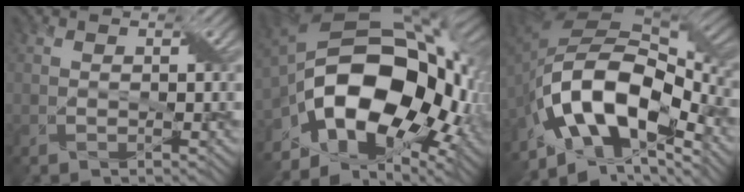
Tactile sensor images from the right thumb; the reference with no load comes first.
{"total": 18.6, "force": [-5.3, 11.2, 14.0], "torque": [-0.274, -0.018, -0.090]}
{"total": 15.9, "force": [-6.7, 8.2, 11.8], "torque": [-0.223, -0.002, -0.140]}